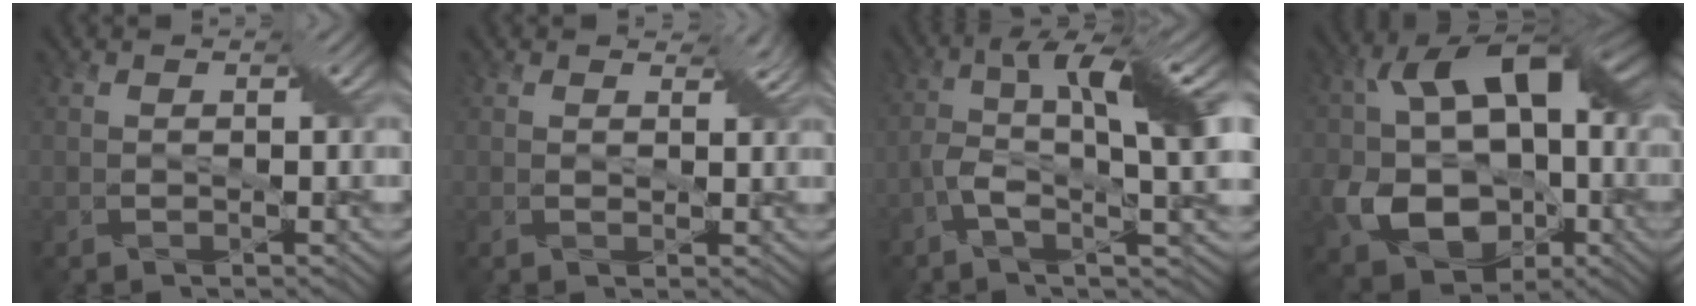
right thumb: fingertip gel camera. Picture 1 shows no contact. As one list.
[{"total": 1.9, "force": [1.3, 1.1, 0.9], "torque": [-0.018, -0.003, 0.023]}, {"total": 10.5, "force": [-0.8, 2.8, 10.1], "torque": [-0.180, 0.004, -0.023]}, {"total": 16.5, "force": [-2.0, 12.0, 11.1], "torque": [-0.209, -0.024, -0.032]}]